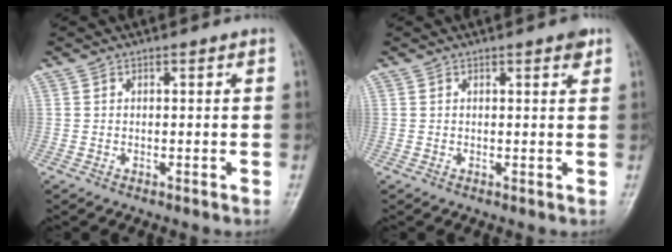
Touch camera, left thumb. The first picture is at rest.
{"total": 1.8, "force": [1.1, 0.5, 1.4], "torque": [-0.016, -0.004, 0.013]}